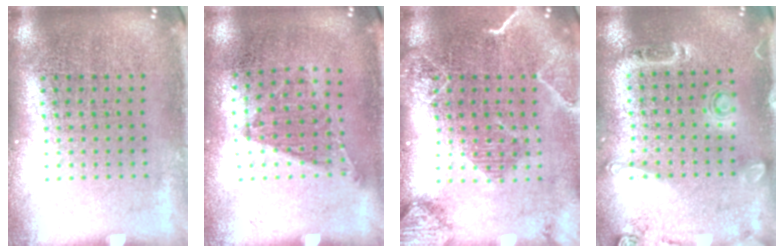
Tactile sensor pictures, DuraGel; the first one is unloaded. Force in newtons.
{"total": 1.1, "press": 0.8, "slide": 0.8}
{"total": 2.2, "press": 2.1, "slide": 0.8}
{"total": 1.6, "press": 1.2, "slide": 1.1}